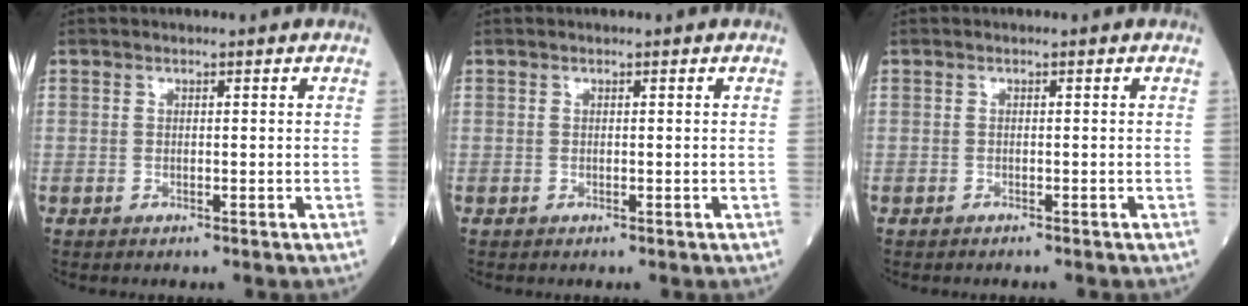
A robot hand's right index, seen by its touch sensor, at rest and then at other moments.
{"total": 0.0}
{"total": 0.8, "force": [-0.7, 0.0, 0.2], "torque": [-0.001, 0.000, -0.012]}